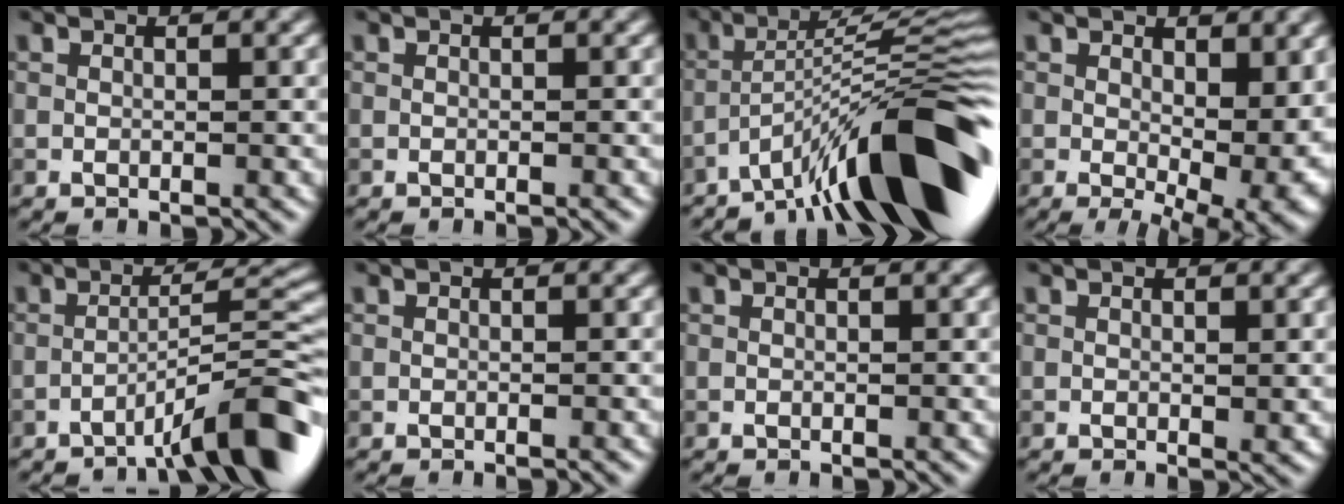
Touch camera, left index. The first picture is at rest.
{"total": 0.0}
{"total": 13.1, "force": [-7.9, 2.2, 10.2], "torque": [-0.147, 0.022, -0.135]}
{"total": 8.2, "force": [0.3, 4.4, 6.9], "torque": [-0.092, -0.027, 0.017]}
{"total": 6.5, "force": [-4.4, 0.3, 4.8], "torque": [-0.064, 0.021, -0.076]}
{"total": 0.0}
{"total": 0.0}
{"total": 0.6, "force": [0.1, 0.2, 0.6], "torque": [-0.005, -0.002, 0.001]}